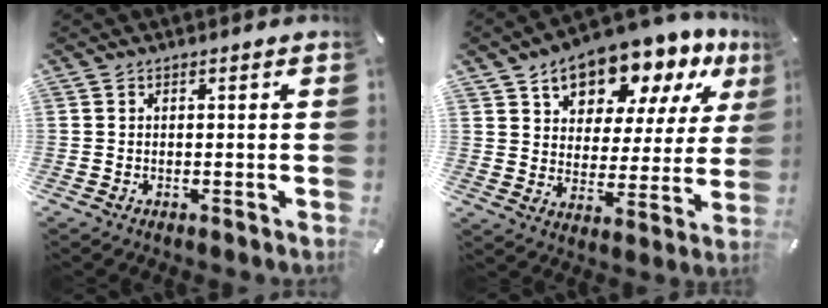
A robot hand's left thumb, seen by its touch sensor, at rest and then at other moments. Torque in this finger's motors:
{"motor_torque": [2.70, 2.30, 1.67, -1.10, 0.16]}